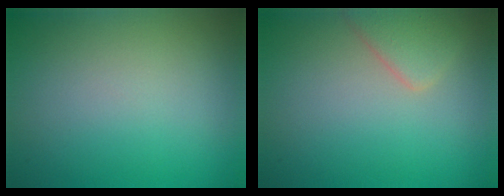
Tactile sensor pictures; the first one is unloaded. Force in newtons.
{"total": 2.3, "press": 2.3, "slide": 0.1}